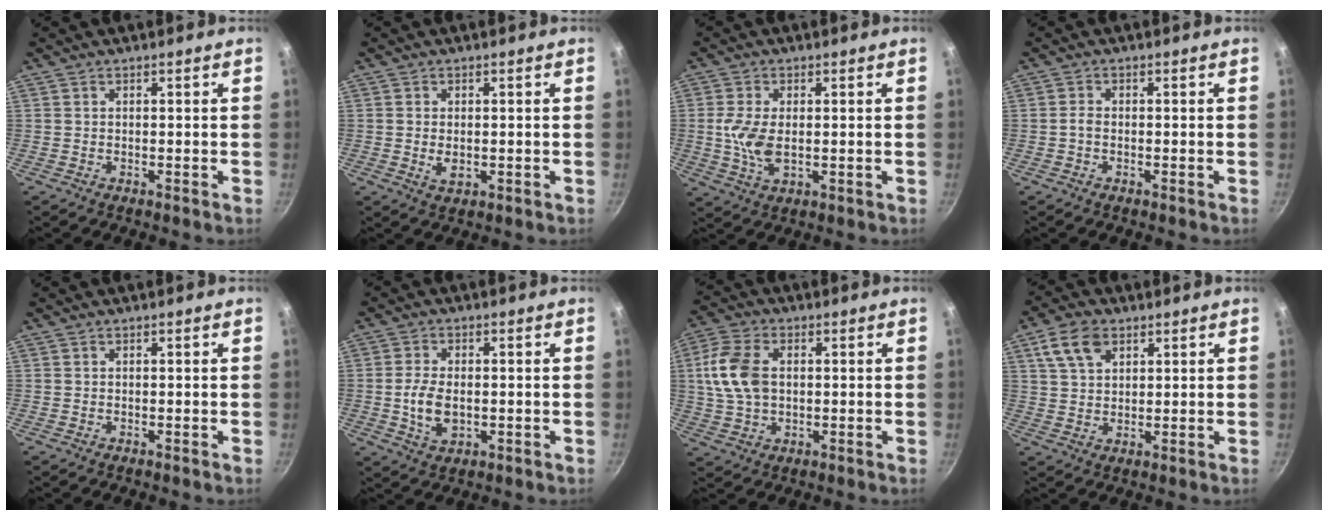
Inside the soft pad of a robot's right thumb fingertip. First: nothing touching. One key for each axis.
{"total": 3.0, "fx": -0.3, "fy": 1.9, "fz": 2.3, "tx": -0.043, "ty": -0.005, "tz": -0.001}
{"total": 6.9, "fx": 0.1, "fy": 3.8, "fz": 5.8, "tx": -0.122, "ty": -0.005, "tz": 0.003}
{"total": 1.2, "fx": -0.5, "fy": 0.7, "fz": 0.9, "tx": -0.020, "ty": 0.008, "tz": -0.011}
{"total": 0.0}
{"total": 6.7, "fx": -0.6, "fy": 4.1, "fz": 5.3, "tx": -0.103, "ty": 0.002, "tz": -0.008}
{"total": 10.8, "fx": 1.4, "fy": 7.1, "fz": 8.0, "tx": -0.153, "ty": 0.011, "tz": 0.022}
{"total": 7.8, "fx": 3.8, "fy": 4.8, "fz": 4.8, "tx": -0.079, "ty": -0.001, "tz": 0.071}